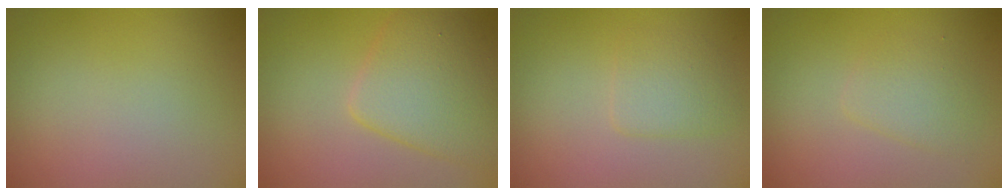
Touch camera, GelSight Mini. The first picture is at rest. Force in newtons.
{"total": 5.6, "press": 5.6, "slide": 0.2}
{"total": 2.1, "press": 2.1, "slide": 0.0}
{"total": 2.1, "press": 2.1, "slide": 0.1}